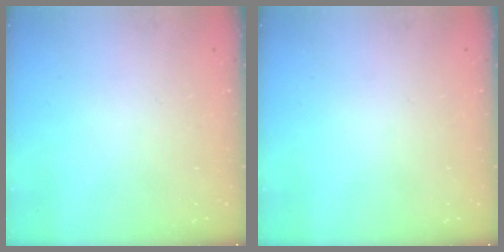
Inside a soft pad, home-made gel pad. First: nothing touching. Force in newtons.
{"total": 0.0}